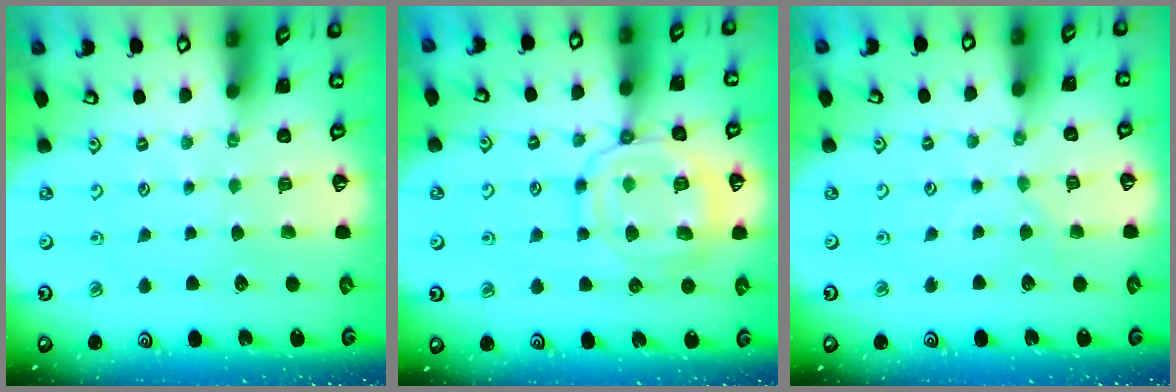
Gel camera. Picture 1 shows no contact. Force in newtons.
{"total": 13.4, "press": 13.3, "slide": 1.0}
{"total": 0.0}